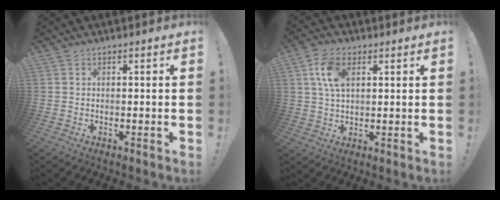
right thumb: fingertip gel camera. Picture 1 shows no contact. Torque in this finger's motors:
{"motor_torque": [0.07, 0.19, 0.53, -0.09, 0.17]}